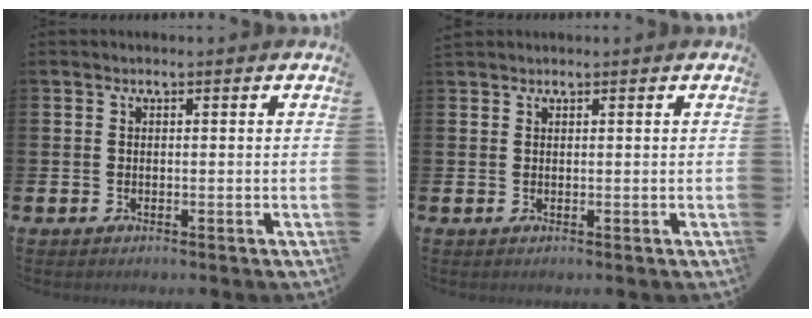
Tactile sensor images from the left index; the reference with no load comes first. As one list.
[{"total": 0.8, "force": [0.8, 0.2, 0.0], "torque": [0.000, 0.003, 0.015]}]